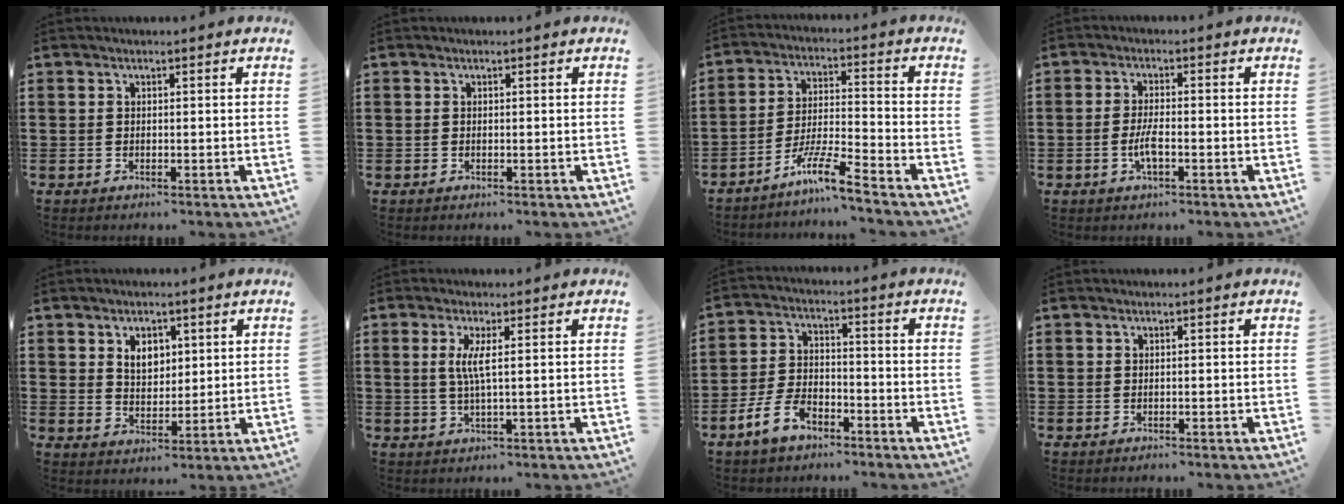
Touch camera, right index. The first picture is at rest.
{"total": 0.0}
{"total": 7.6, "force": [-6.0, 0.2, 4.7], "torque": [-0.104, -0.006, -0.117]}
{"total": 3.5, "force": [-1.1, 0.9, 3.2], "torque": [-0.071, -0.003, -0.023]}
{"total": 4.3, "force": [1.9, 3.0, 2.3], "torque": [-0.048, 0.009, 0.032]}
{"total": 3.6, "force": [0.6, 0.0, 3.6], "torque": [-0.071, -0.006, 0.007]}
{"total": 6.3, "force": [-4.1, 3.2, 3.6], "torque": [-0.094, 0.007, -0.084]}
{"total": 0.0}